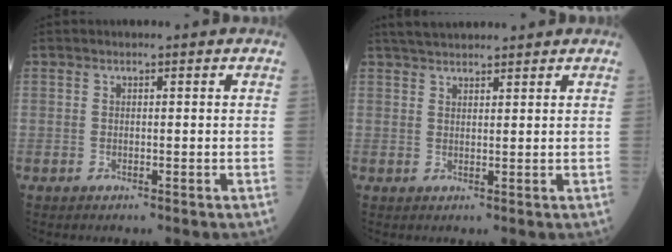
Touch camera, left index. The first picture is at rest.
{"total": 5.8, "force": [5.3, 1.1, 2.3], "torque": [-0.034, 0.035, 0.089]}